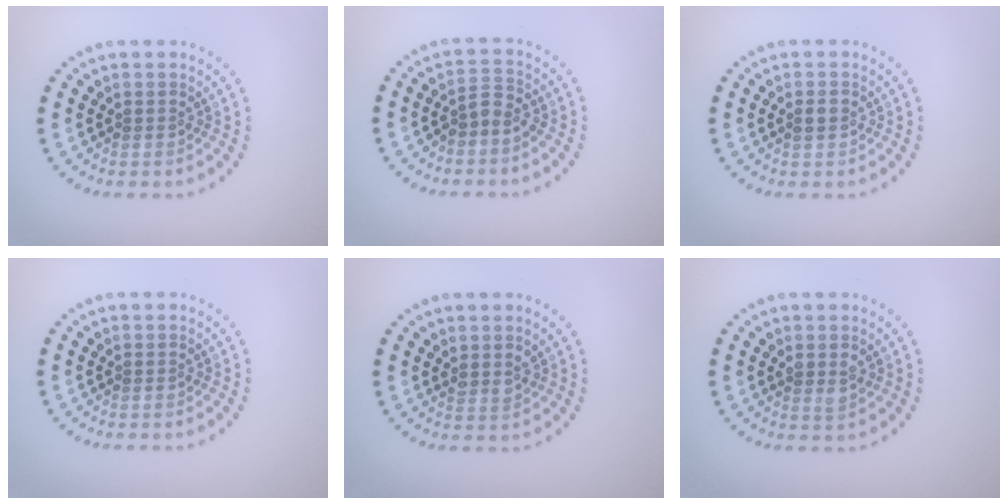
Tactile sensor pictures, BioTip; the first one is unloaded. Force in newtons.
{"total": 1.9, "press": 1.4, "slide": 1.3}
{"total": 1.1, "press": 1.1, "slide": 0.2}
{"total": 0.0}
{"total": 1.1, "press": 0.9, "slide": 0.6}
{"total": 1.1, "press": 1.0, "slide": 0.5}